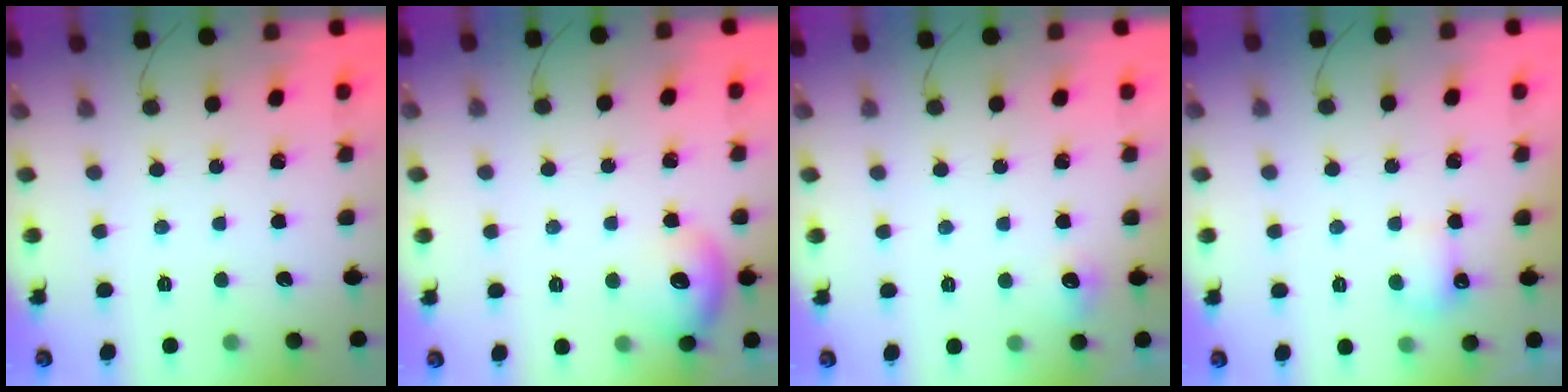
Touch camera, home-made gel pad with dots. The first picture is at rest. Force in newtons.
{"total": 9.9, "press": 9.8, "slide": 1.2}
{"total": 12.6, "press": 5.2, "slide": 11.4}
{"total": 4.6, "press": 4.4, "slide": 1.3}